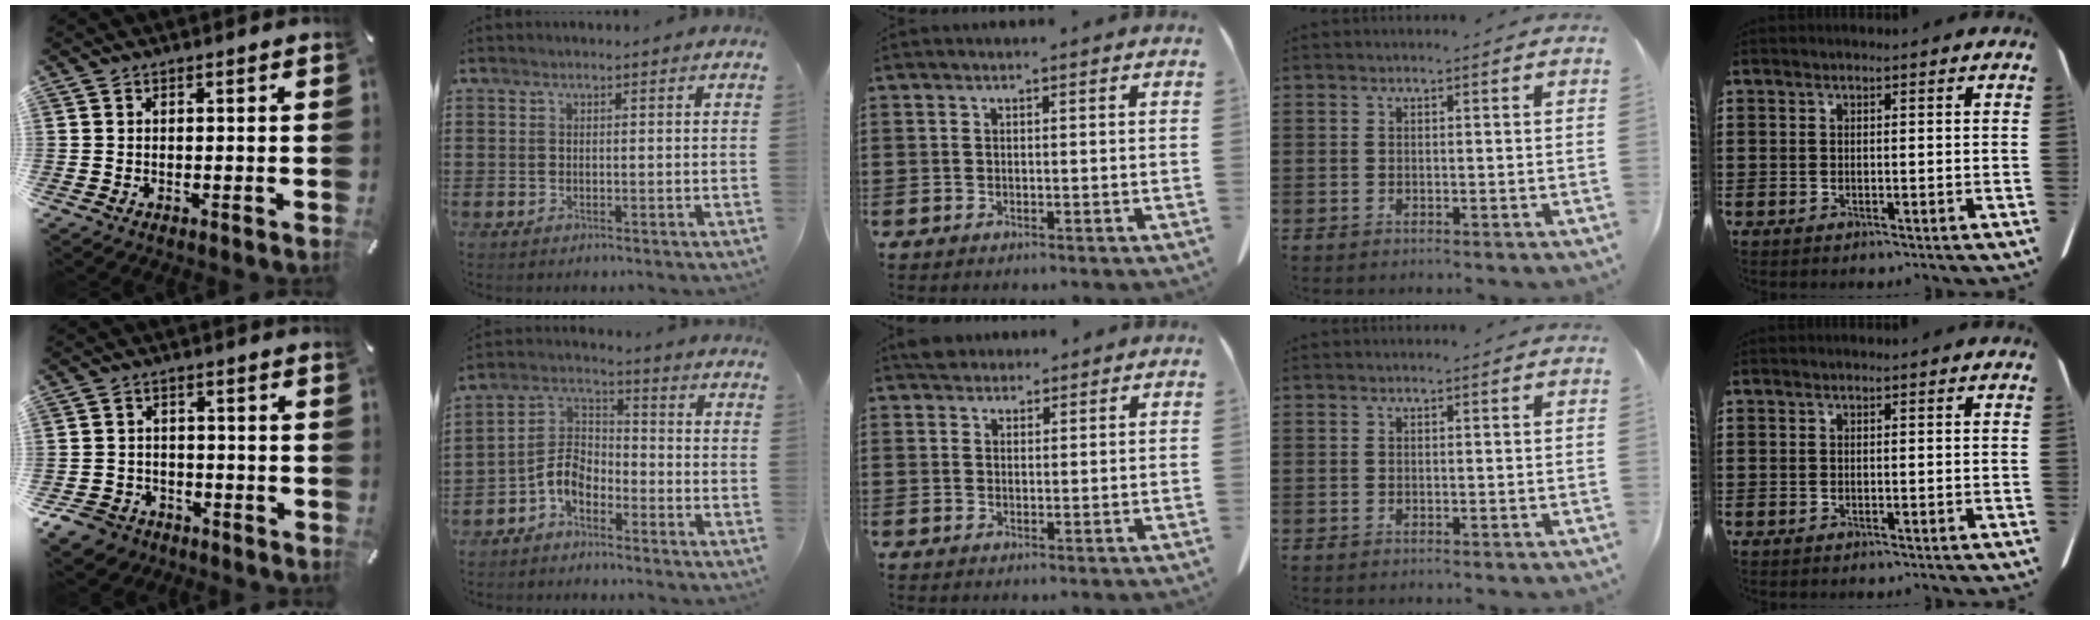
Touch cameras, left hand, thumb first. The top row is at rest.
{"thumb": {"total": 6.0, "force": [-3.9, 4.3, 1.1], "torque": [-0.038, 0.022, -0.079]}, "index": {"total": 5.9, "force": [-3.9, 3.3, 2.9], "torque": [-0.084, 0.000, -0.088]}, "middle": {"total": 2.5, "force": [2.2, 1.0, 0.4], "torque": [-0.007, 0.002, 0.044]}}